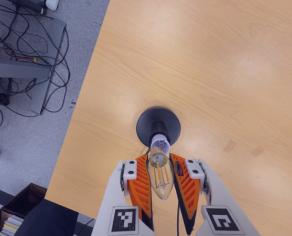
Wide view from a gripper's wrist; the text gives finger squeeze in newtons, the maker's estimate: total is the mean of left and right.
{"total": 21.7, "left": 23.5, "right": 19.9}